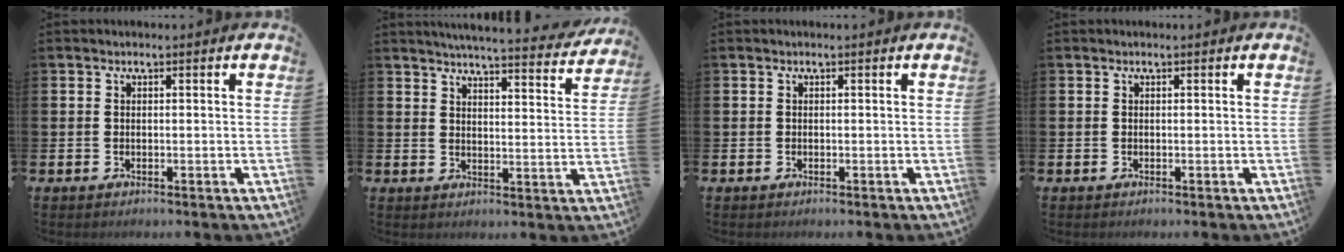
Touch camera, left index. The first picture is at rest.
{"total": 5.1, "force": [5.0, -0.1, 1.2], "torque": [-0.027, -0.038, 0.082]}
{"total": 0.0}
{"total": 0.0}